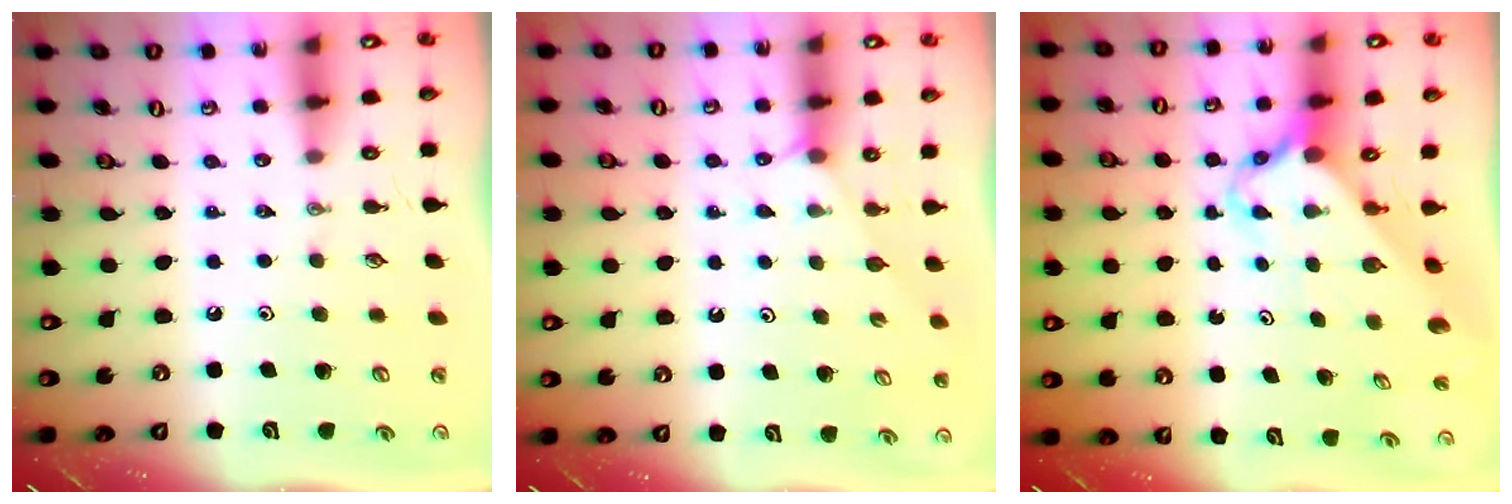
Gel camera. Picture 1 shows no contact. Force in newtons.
{"total": 2.6, "press": 2.5, "slide": 0.5}
{"total": 2.8, "press": 2.8, "slide": 0.2}